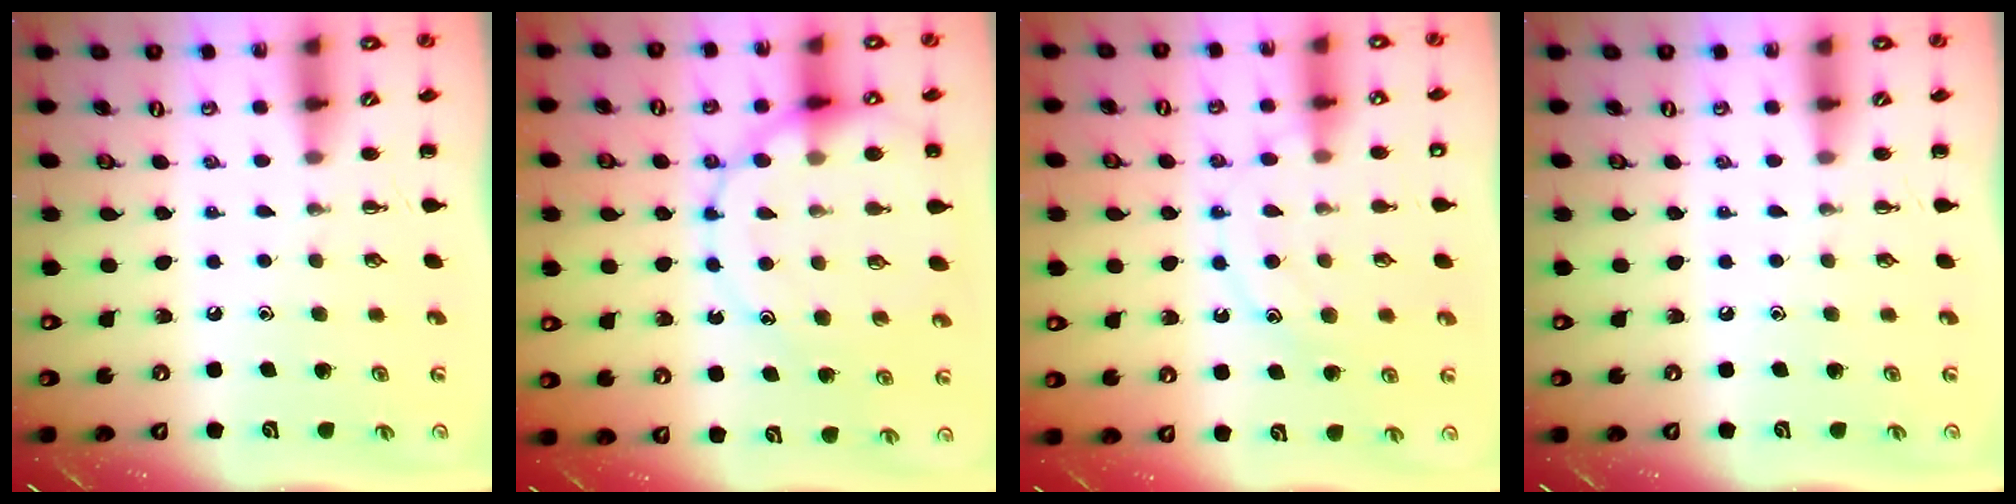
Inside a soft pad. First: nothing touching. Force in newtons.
{"total": 17.0, "press": 16.8, "slide": 2.8}
{"total": 11.5, "press": 11.5, "slide": 0.8}
{"total": 0.0}